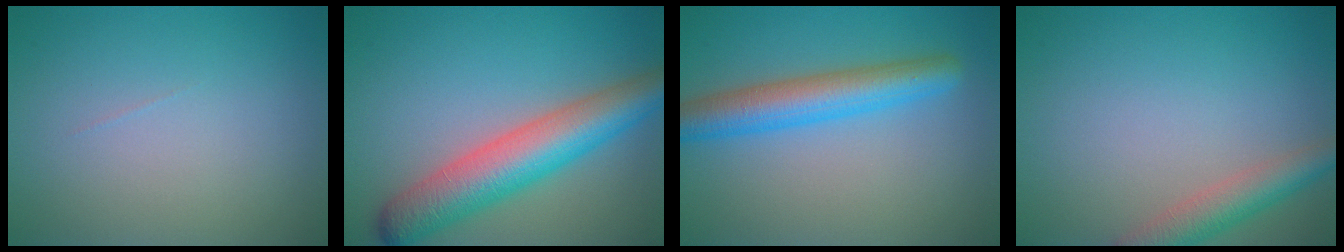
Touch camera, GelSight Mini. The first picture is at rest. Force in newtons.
{"total": 7.8, "press": 7.8, "slide": 0.3}
{"total": 5.4, "press": 5.4, "slide": 0.1}
{"total": 3.6, "press": 3.6, "slide": 0.3}